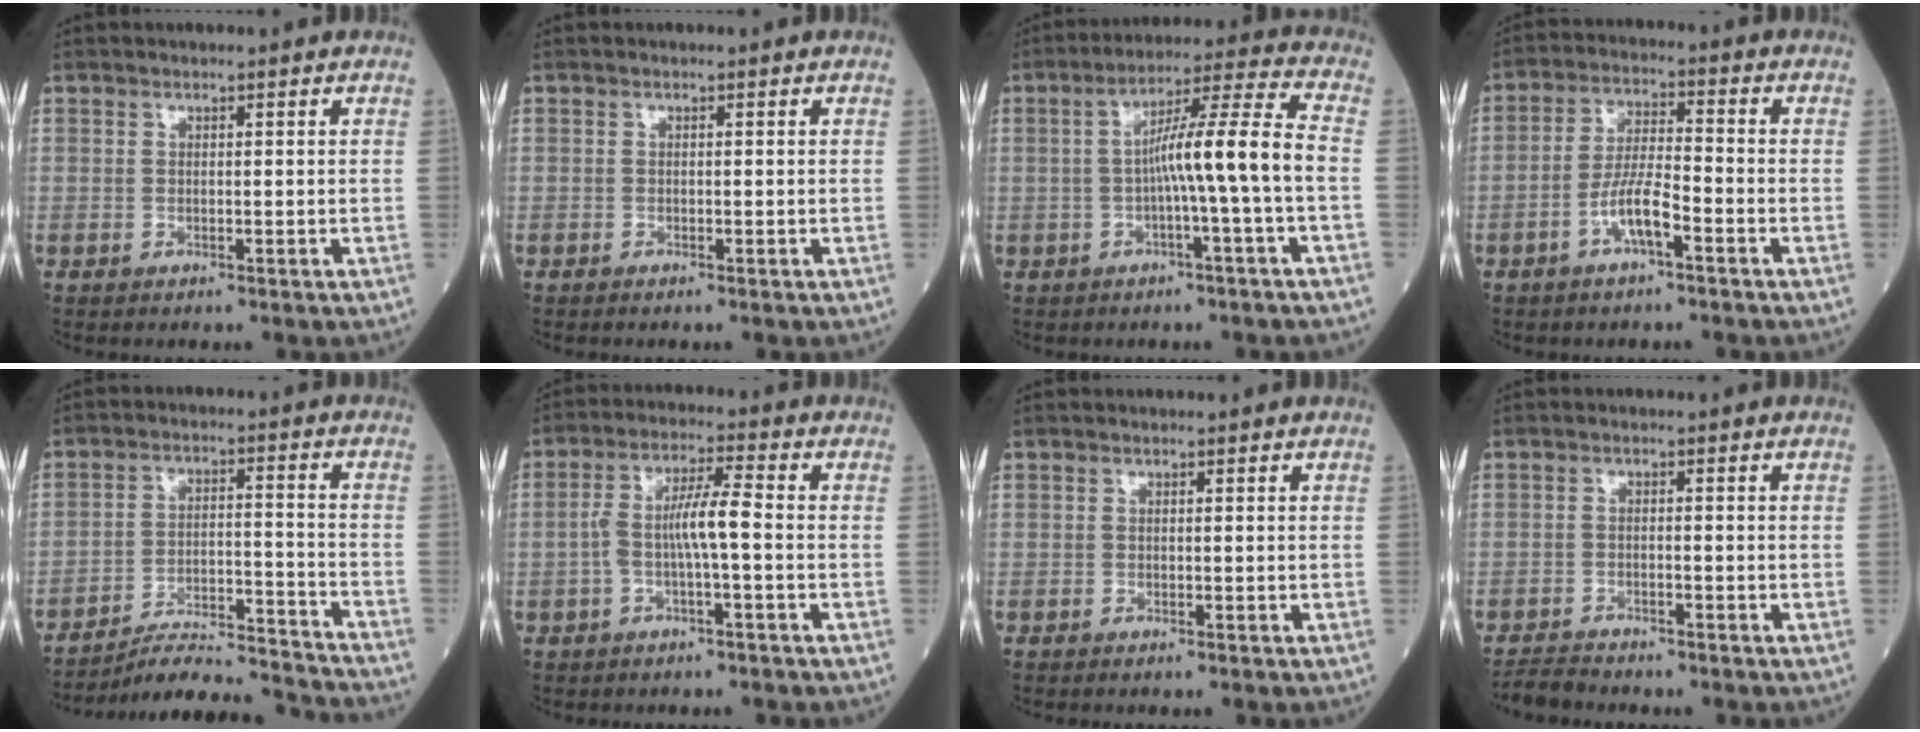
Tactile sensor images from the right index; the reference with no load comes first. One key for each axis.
{"total": 0.0}
{"total": 10.0, "fx": -1.5, "fy": -1.3, "fz": 9.8, "tx": -0.163, "ty": 0.024, "tz": -0.026}
{"total": 6.1, "fx": -3.0, "fy": 1.0, "fz": 5.2, "tx": -0.105, "ty": 0.008, "tz": -0.057}
{"total": 15.0, "fx": -14.7, "fy": -0.7, "fz": 3.0, "tx": -0.043, "ty": 0.008, "tz": -0.225}
{"total": 6.3, "fx": -1.1, "fy": 0.6, "fz": 6.2, "tx": -0.122, "ty": 0.020, "tz": -0.021}
{"total": 0.0}
{"total": 3.6, "fx": -3.2, "fy": 0.4, "fz": 1.5, "tx": -0.033, "ty": -0.010, "tz": -0.061}